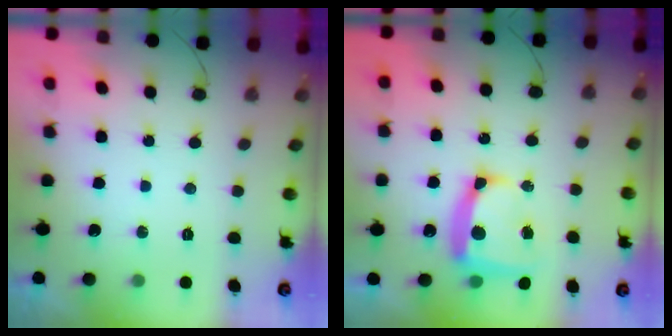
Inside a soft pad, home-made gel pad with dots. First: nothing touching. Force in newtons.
{"total": 13.1, "press": 13.0, "slide": 1.7}